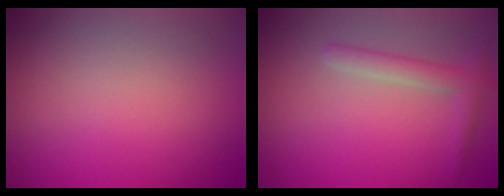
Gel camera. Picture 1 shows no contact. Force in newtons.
{"total": 2.1, "press": 2.1, "slide": 0.0}